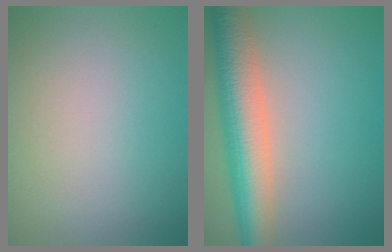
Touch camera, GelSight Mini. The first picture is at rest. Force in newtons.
{"total": 8.1, "press": 8.1, "slide": 0.4}